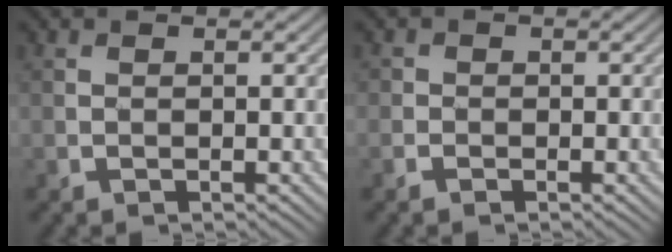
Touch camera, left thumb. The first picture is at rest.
{"total": 1.3, "force": [-0.4, 1.2, 0.1], "torque": [0.005, 0.000, -0.016]}